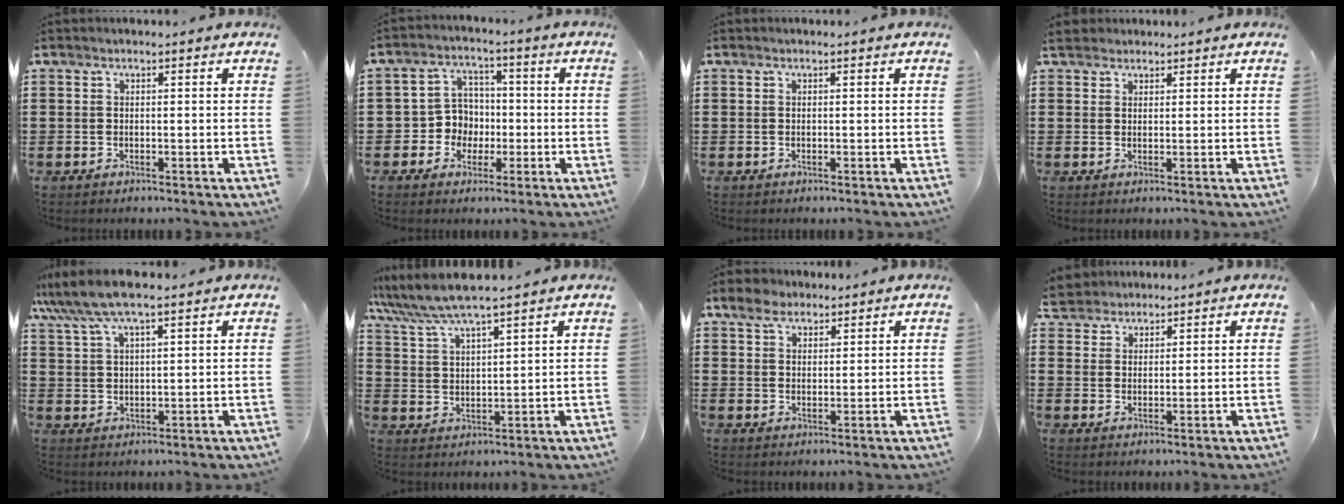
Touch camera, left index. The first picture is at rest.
{"total": 5.8, "force": [-1.2, 5.5, 1.4], "torque": [-0.053, 0.014, -0.026]}
{"total": 0.0}
{"total": 2.2, "force": [1.9, 1.0, 0.3], "torque": [-0.012, 0.007, 0.038]}
{"total": 6.9, "force": [5.4, 1.2, 4.1], "torque": [-0.094, -0.008, 0.099]}
{"total": 5.9, "force": [5.3, 0.0, 2.7], "torque": [-0.072, -0.022, 0.092]}
{"total": 4.1, "force": [2.9, 2.4, 1.5], "torque": [-0.034, 0.008, 0.053]}
{"total": 2.9, "force": [2.6, 1.2, -0.4], "torque": [-0.006, 0.001, 0.051]}